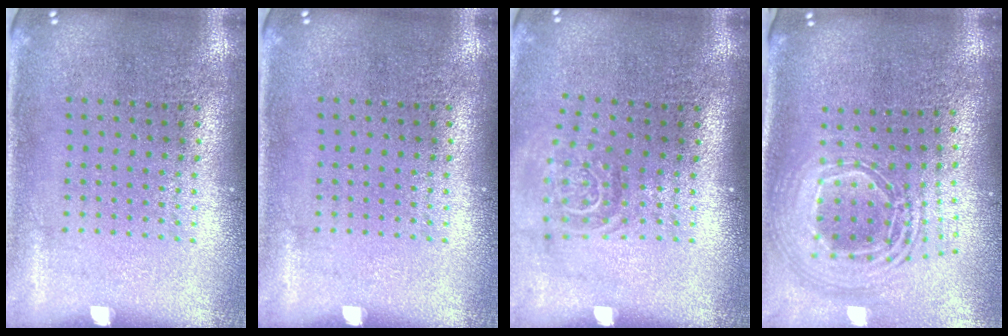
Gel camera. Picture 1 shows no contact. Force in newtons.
{"total": 0.0}
{"total": 1.6, "press": 1.1, "slide": 1.1}
{"total": 2.5, "press": 1.8, "slide": 1.6}